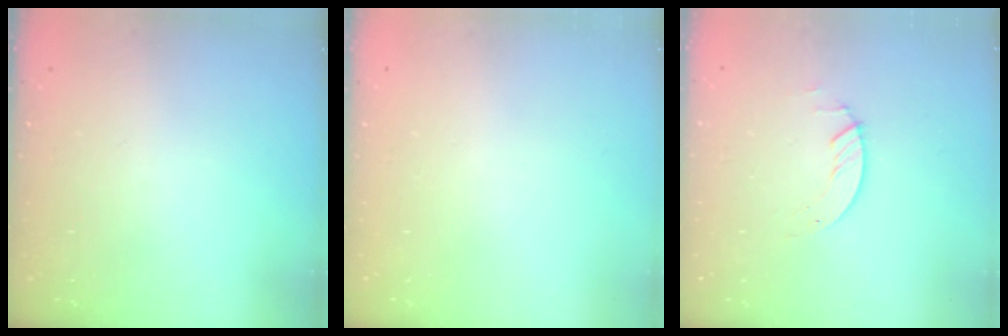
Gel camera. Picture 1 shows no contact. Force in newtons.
{"total": 0.0}
{"total": 1.3, "press": 1.2, "slide": 0.1}